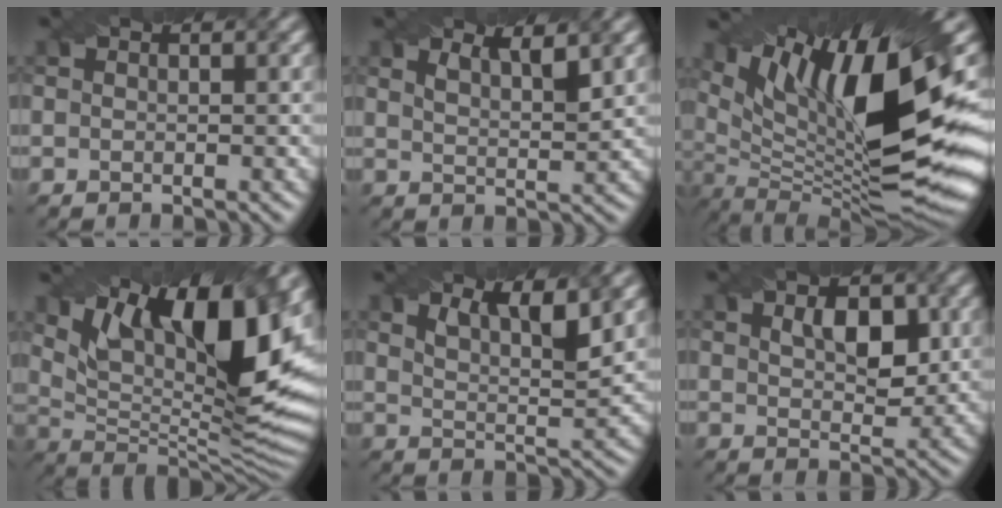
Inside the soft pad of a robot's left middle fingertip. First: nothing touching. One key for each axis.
{"total": 3.3, "fx": 2.2, "fy": 1.0, "fz": 2.3, "tx": -0.027, "ty": 0.006, "tz": 0.028}
{"total": 15.4, "fx": 5.6, "fy": 3.7, "fz": 13.9, "tx": -0.234, "ty": -0.001, "tz": 0.101}
{"total": 16.1, "fx": 7.5, "fy": 6.0, "fz": 13.0, "tx": -0.213, "ty": 0.012, "tz": 0.132}
{"total": 5.2, "fx": 3.3, "fy": 1.4, "fz": 3.7, "tx": -0.048, "ty": 0.011, "tz": 0.042}
{"total": 4.0, "fx": 1.3, "fy": 2.1, "fz": 3.2, "tx": -0.053, "ty": 0.001, "tz": 0.024}